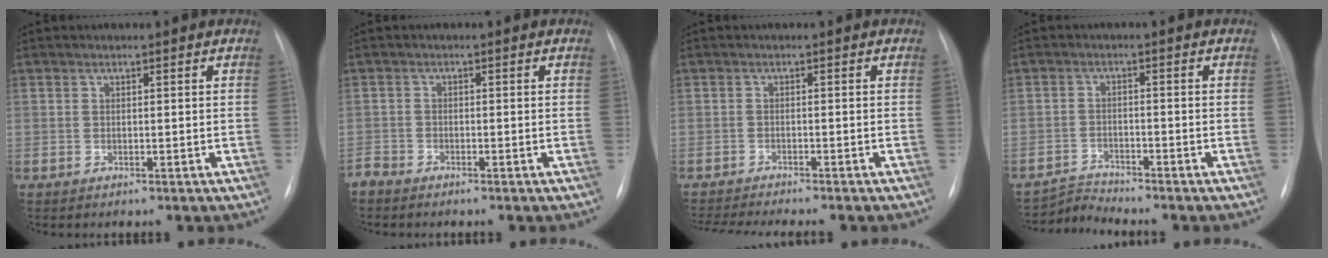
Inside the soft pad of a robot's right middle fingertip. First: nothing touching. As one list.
[{"total": 1.6, "force": [-1.6, 0.3, 0.1], "torque": [-0.001, -0.005, -0.029]}, {"total": 8.2, "force": [-7.4, -0.5, 3.5], "torque": [-0.042, -0.013, -0.114]}, {"total": 3.4, "force": [-2.9, -1.0, -1.5], "torque": [0.031, -0.013, -0.050]}]